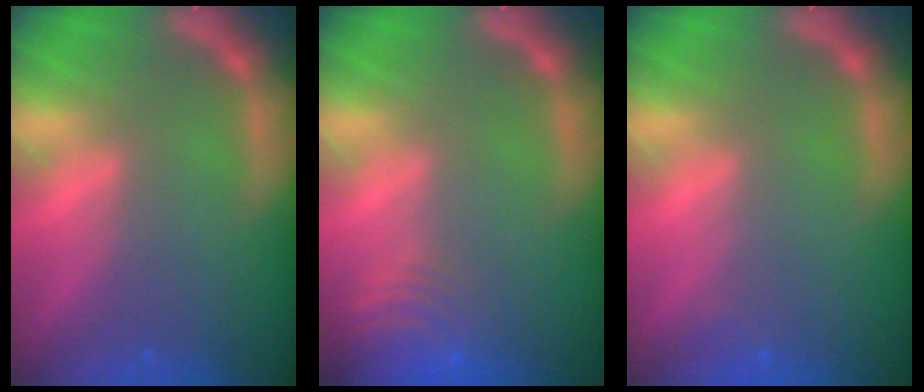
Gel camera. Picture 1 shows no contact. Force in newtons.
{"total": 8.0}
{"total": 0.9}